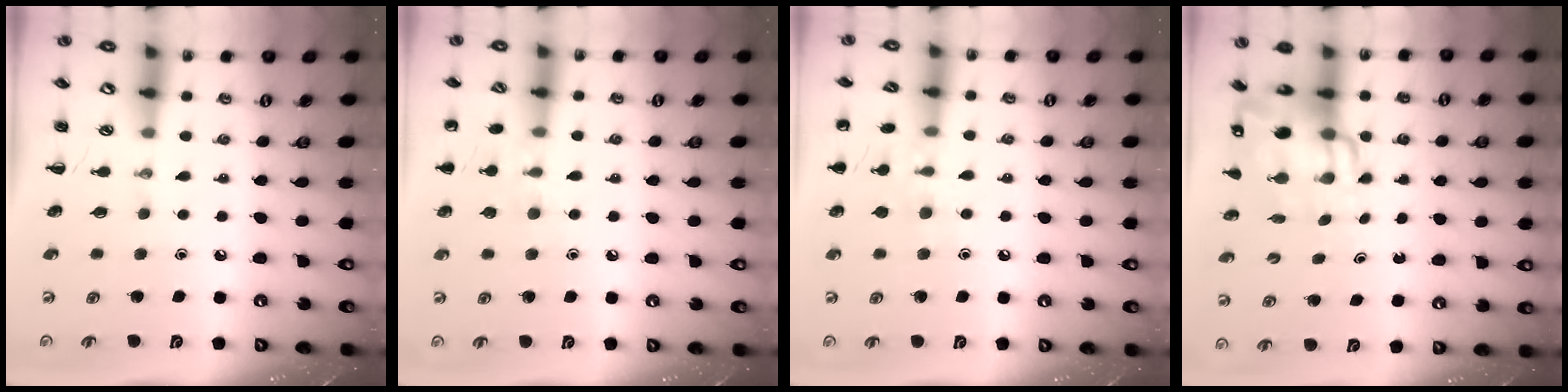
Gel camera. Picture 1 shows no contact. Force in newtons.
{"total": 7.8, "press": 7.5, "slide": 2.1}
{"total": 8.9, "press": 8.7, "slide": 2.0}
{"total": 10.6, "press": 10.1, "slide": 3.2}